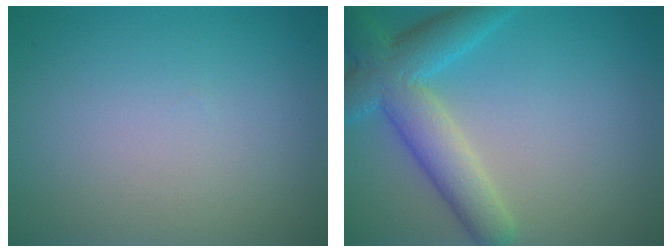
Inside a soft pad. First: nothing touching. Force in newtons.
{"total": 6.3, "press": 6.3, "slide": 0.3}